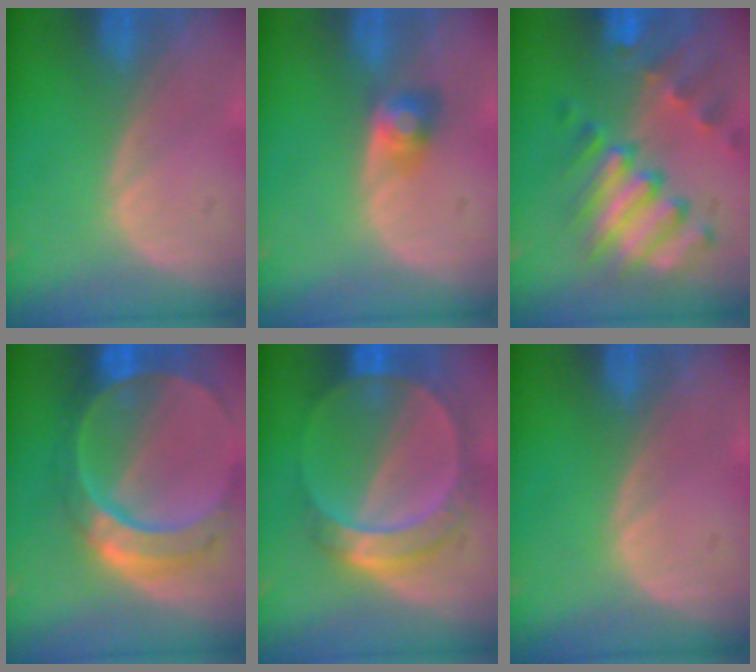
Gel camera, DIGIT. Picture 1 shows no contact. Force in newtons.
{"total": 2.9, "press": 2.8, "slide": 0.1}
{"total": 10.1, "press": 8.8, "slide": 4.8}
{"total": 10.8, "press": 9.2, "slide": 5.7}
{"total": 7.8, "press": 7.5, "slide": 2.0}
{"total": 0.0}